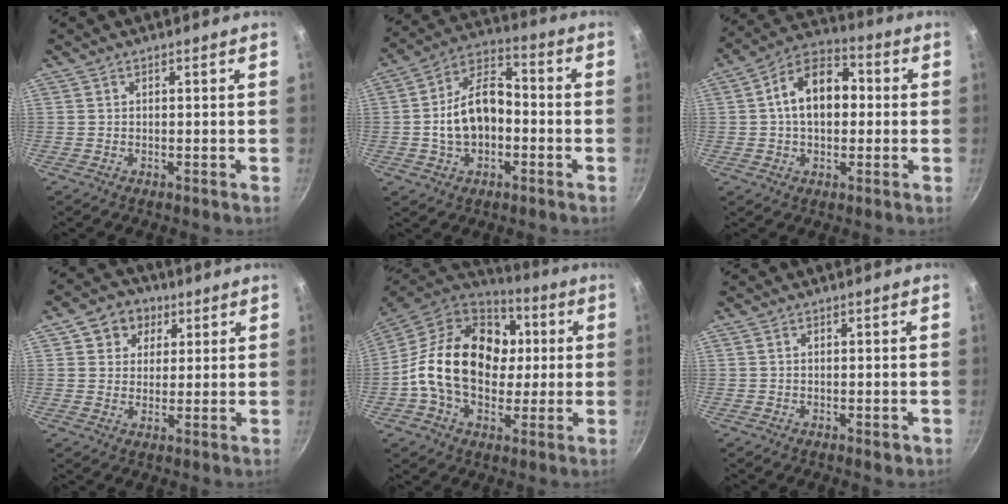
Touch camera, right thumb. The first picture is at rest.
{"total": 13.2, "force": [-1.8, 8.6, 9.9], "torque": [-0.150, 0.044, -0.042]}
{"total": 13.3, "force": [1.1, 8.9, 9.8], "torque": [-0.121, 0.032, -0.001]}
{"total": 7.7, "force": [3.4, 6.5, 2.6], "torque": [-0.005, -0.003, 0.045]}
{"total": 23.3, "force": [1.2, 17.0, 15.9], "torque": [-0.242, 0.024, 0.011]}
{"total": 1.4, "force": [-0.3, 0.6, 1.2], "torque": [-0.015, -0.003, -0.004]}